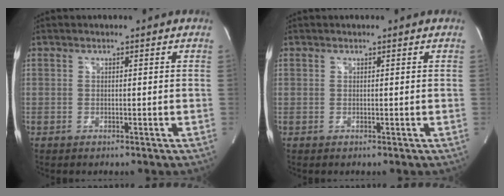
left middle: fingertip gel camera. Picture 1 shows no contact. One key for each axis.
{"total": 0.0}